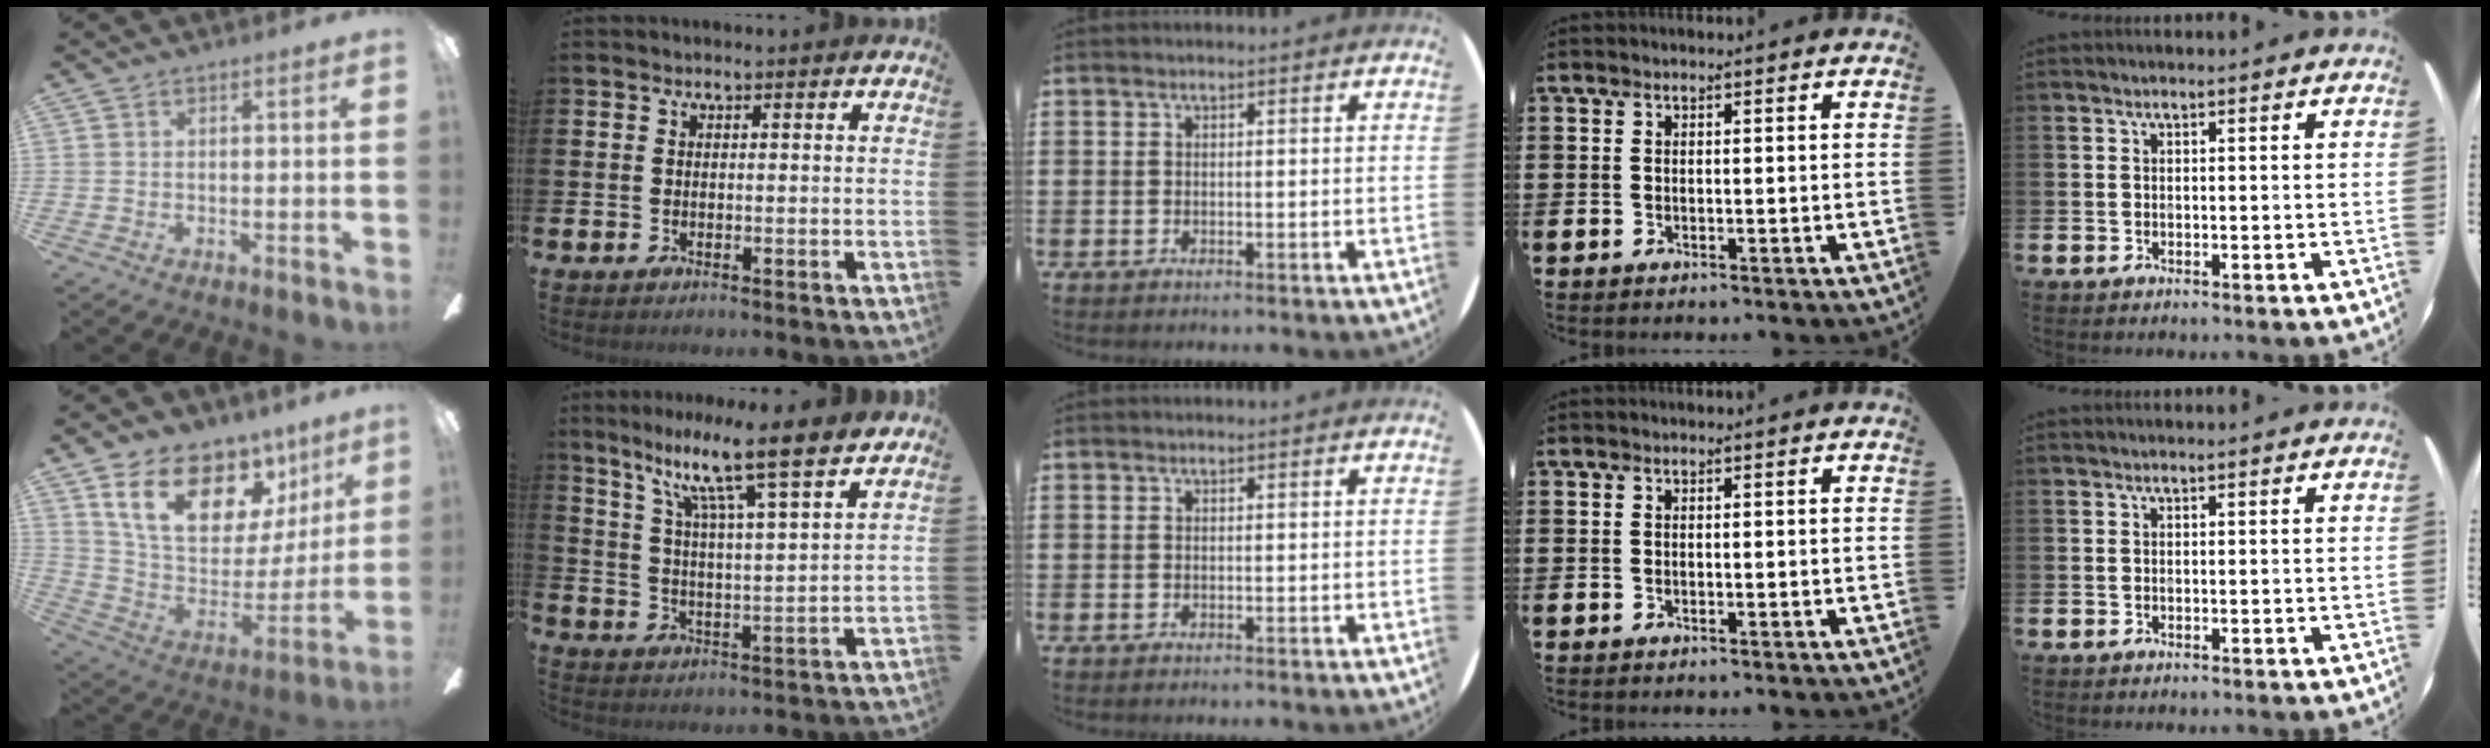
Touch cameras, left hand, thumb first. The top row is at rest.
{"thumb": {"total": 20.4, "force": [12.2, 11.9, 11.3], "torque": [-0.193, -0.066, 0.221]}, "index": {"total": 10.3, "force": [8.6, 0.2, 5.7], "torque": [-0.122, -0.068, 0.134]}}